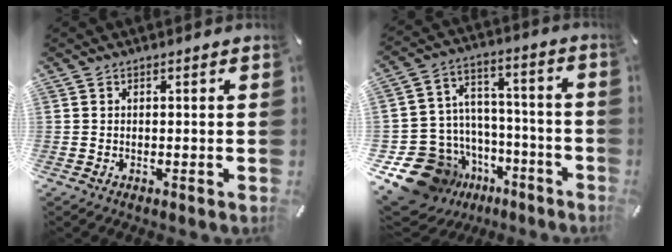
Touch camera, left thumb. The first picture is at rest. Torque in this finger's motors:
{"motor_torque": [0.83, 2.84, 0.12, 0.67, 0.10]}